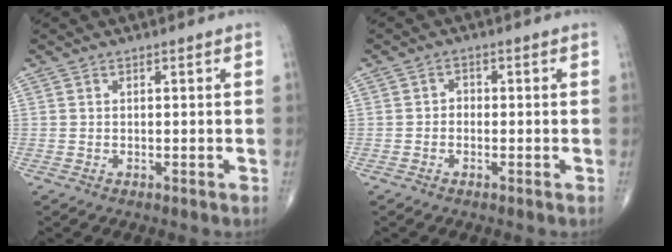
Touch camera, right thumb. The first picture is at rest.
{"total": 1.4, "force": [-0.4, 1.1, 0.7], "torque": [0.000, 0.005, -0.013]}